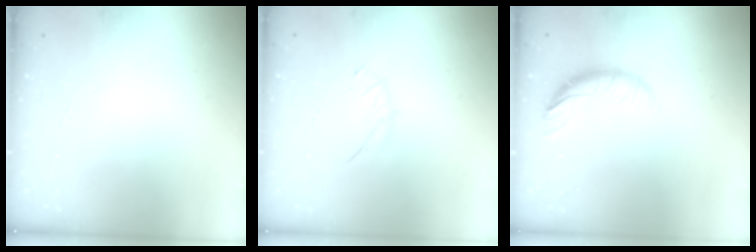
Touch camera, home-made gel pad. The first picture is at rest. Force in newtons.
{"total": 3.7, "press": 3.5, "slide": 0.9}
{"total": 10.1, "press": 10.1, "slide": 0.5}